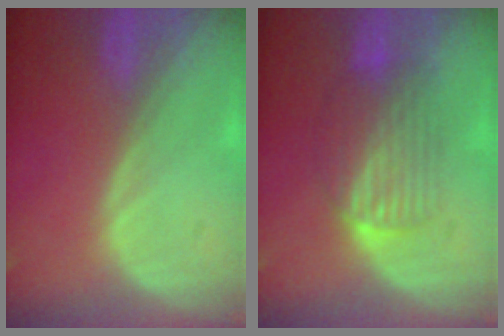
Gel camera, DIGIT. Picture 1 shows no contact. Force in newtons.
{"total": 6.4, "press": 6.3, "slide": 1.1}